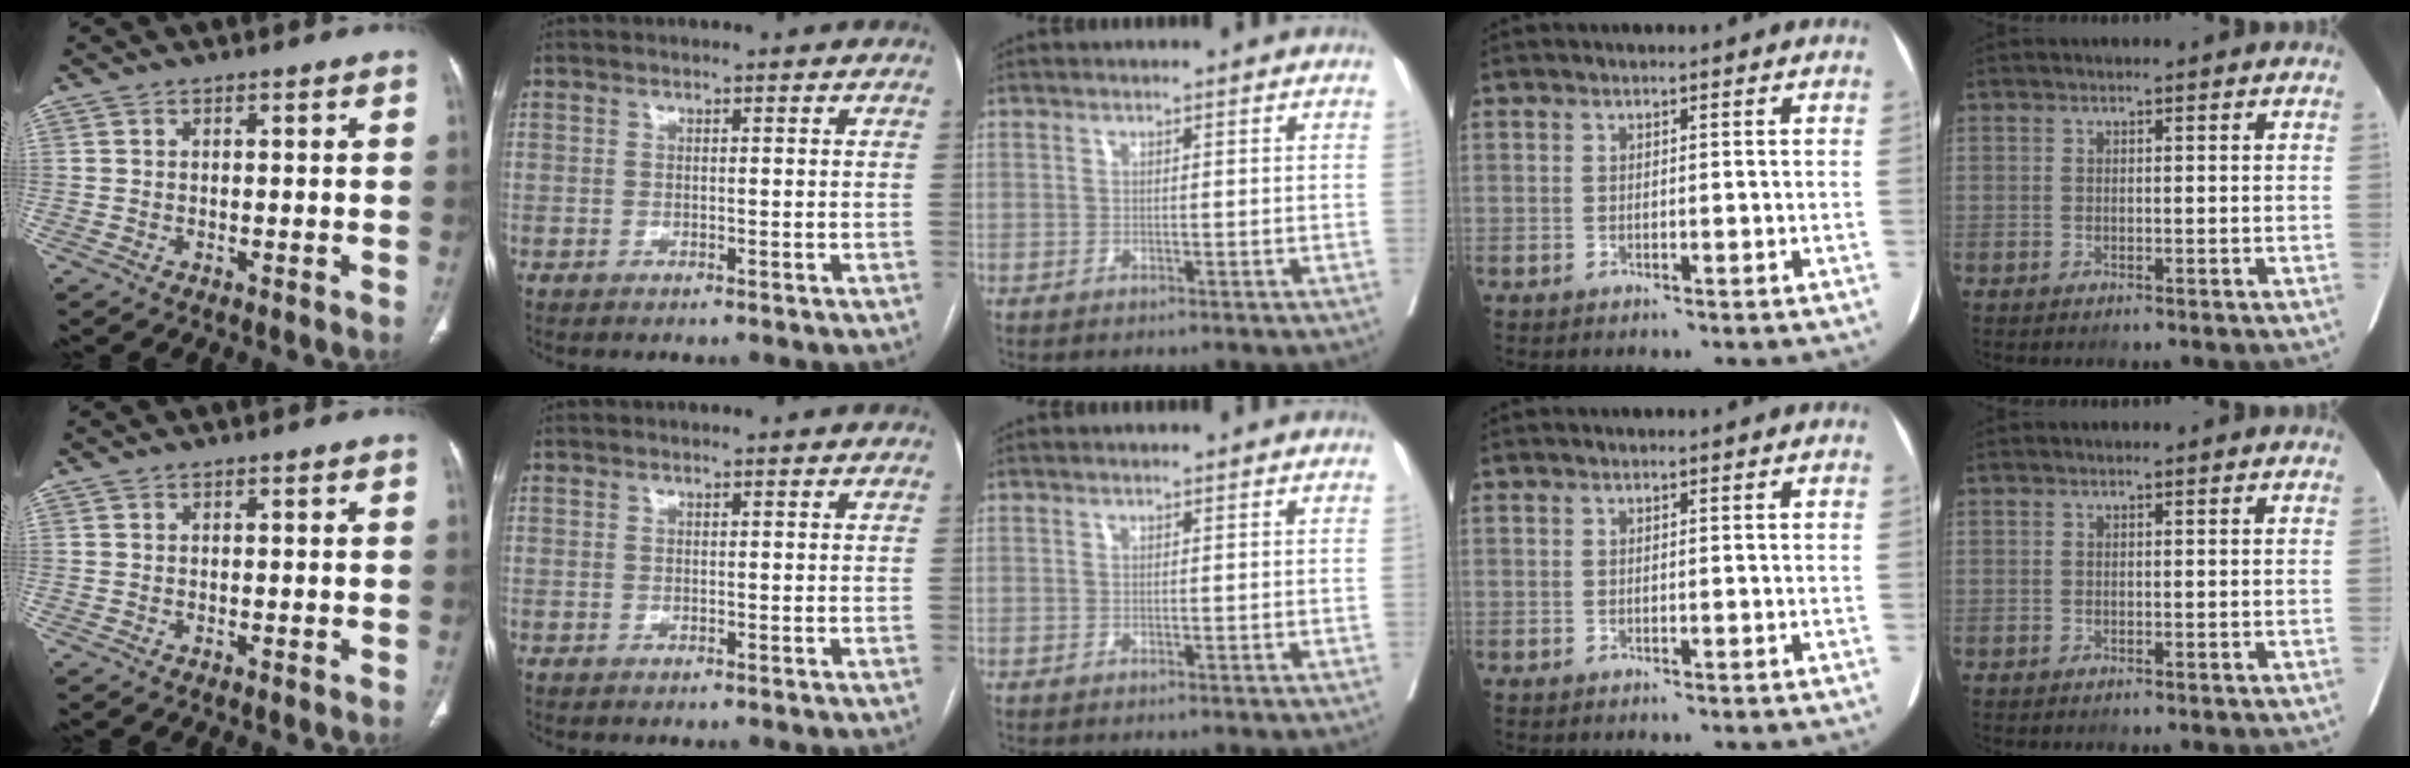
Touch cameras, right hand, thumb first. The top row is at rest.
{}